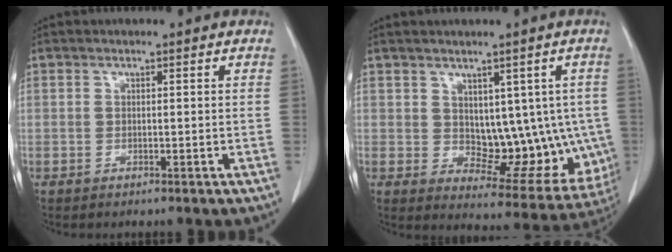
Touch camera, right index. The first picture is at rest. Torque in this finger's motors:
{"motor_torque": [0.11, 0.23, 0.15, 0.01]}